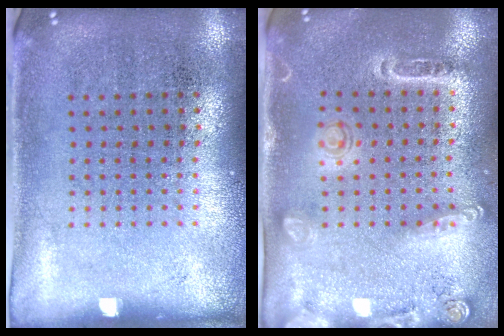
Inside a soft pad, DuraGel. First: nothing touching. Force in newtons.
{"total": 1.7, "press": 1.5, "slide": 0.8}